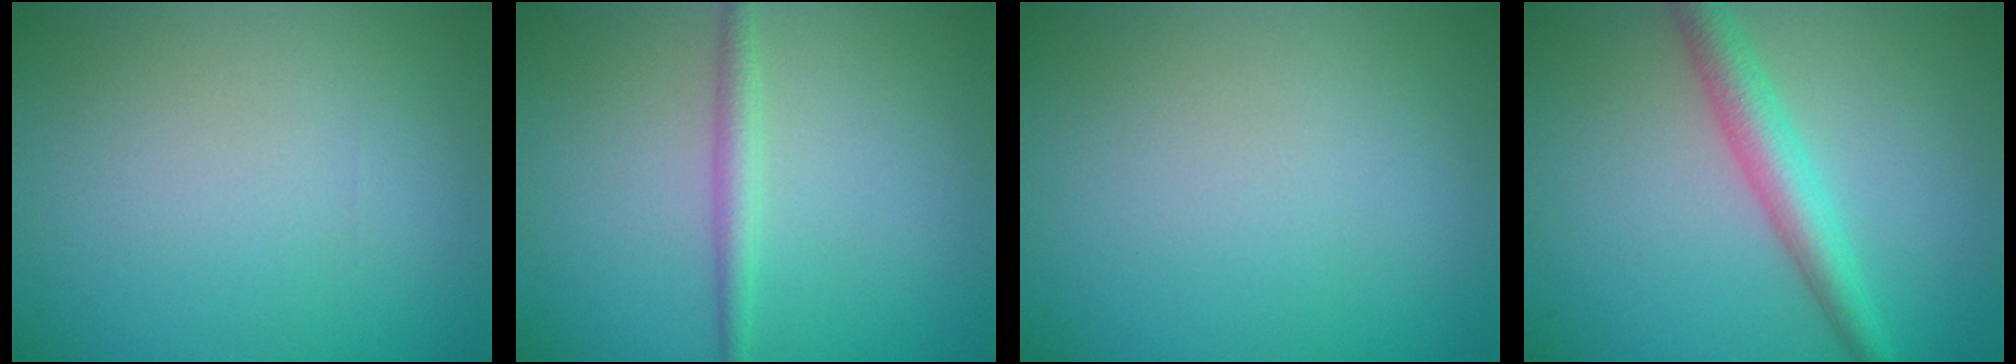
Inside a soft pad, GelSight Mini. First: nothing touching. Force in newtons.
{"total": 1.8, "press": 1.8, "slide": 0.0}
{"total": 0.0}
{"total": 3.8, "press": 3.8, "slide": 0.1}